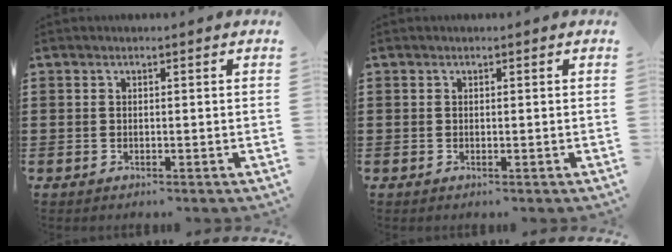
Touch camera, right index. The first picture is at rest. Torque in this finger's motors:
{"motor_torque": [-0.01, 0.01, 0.00, 0.00]}